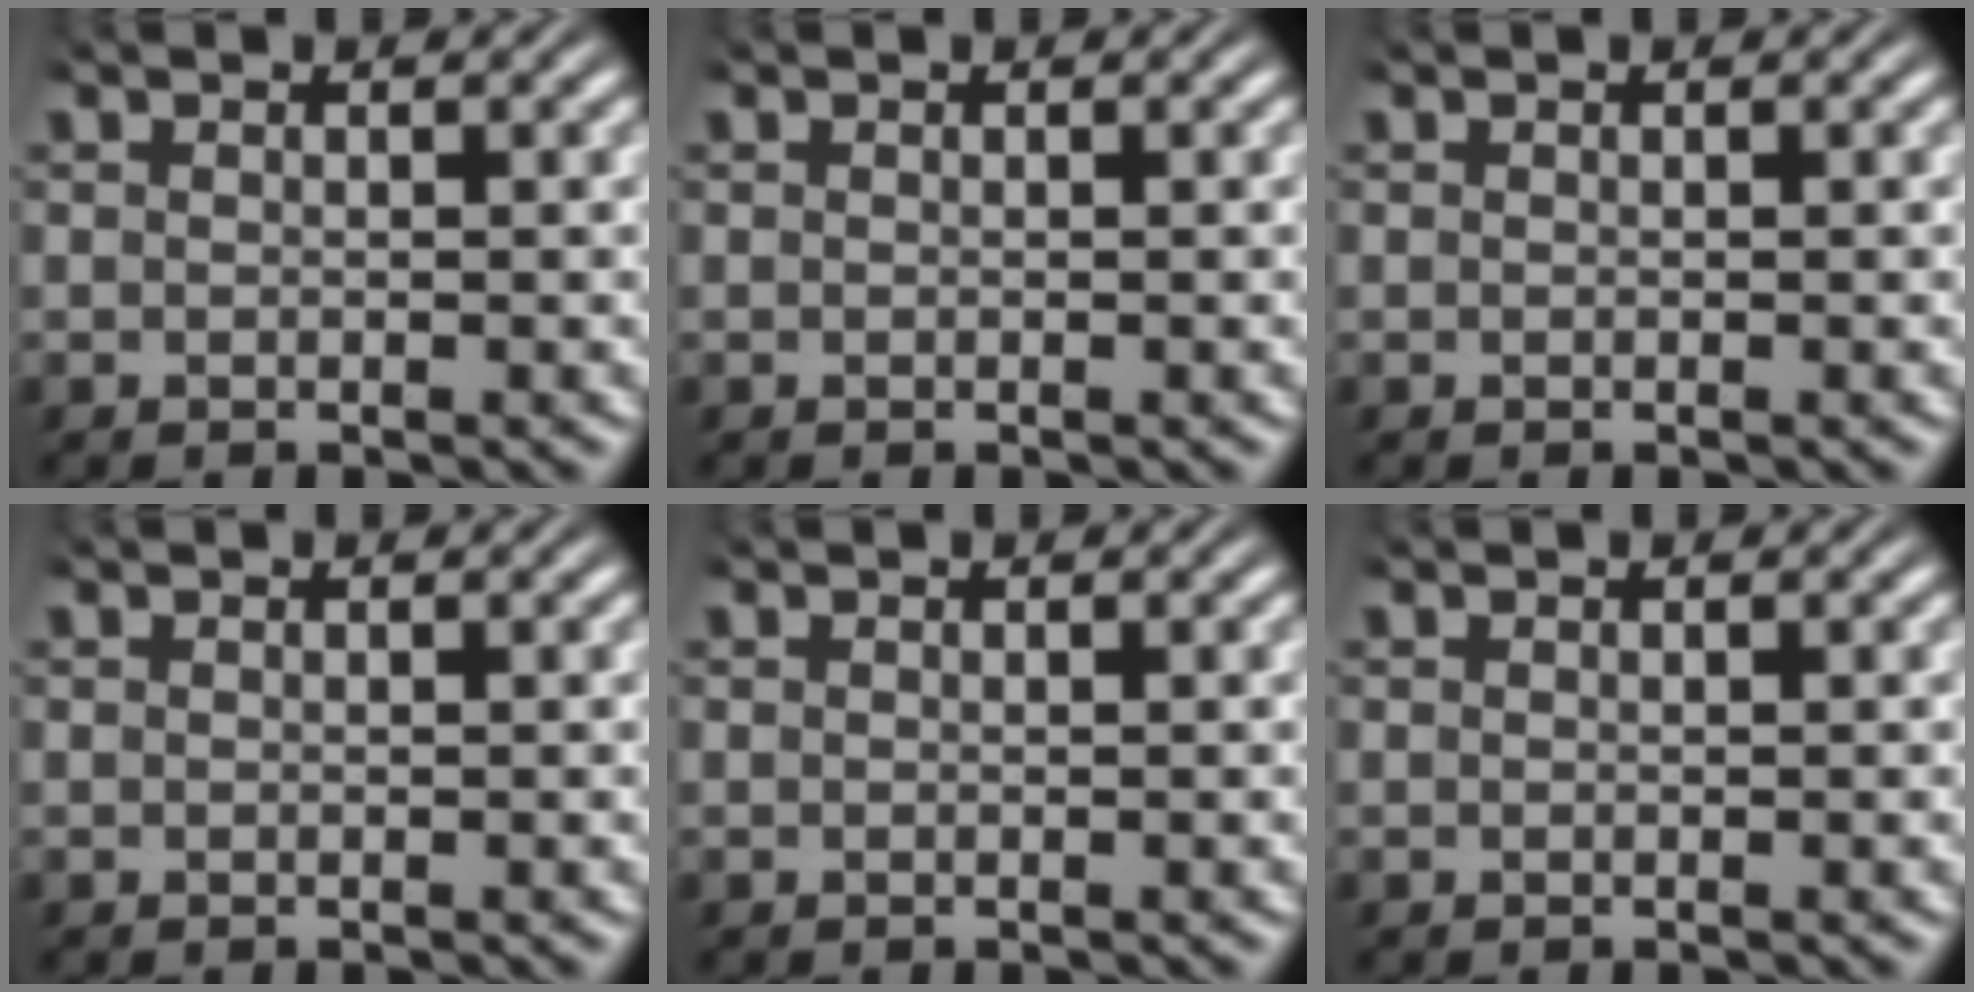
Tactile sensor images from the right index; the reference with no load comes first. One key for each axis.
{"total": 0.0}
{"total": 0.0}
{"total": 0.0}
{"total": 0.0}
{"total": 0.0}